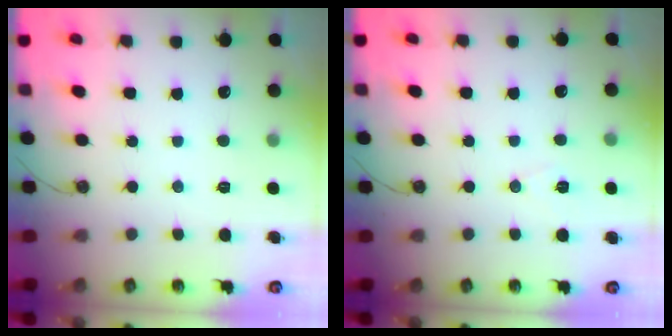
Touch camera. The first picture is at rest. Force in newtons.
{"total": 6.7, "press": 5.0, "slide": 4.5}